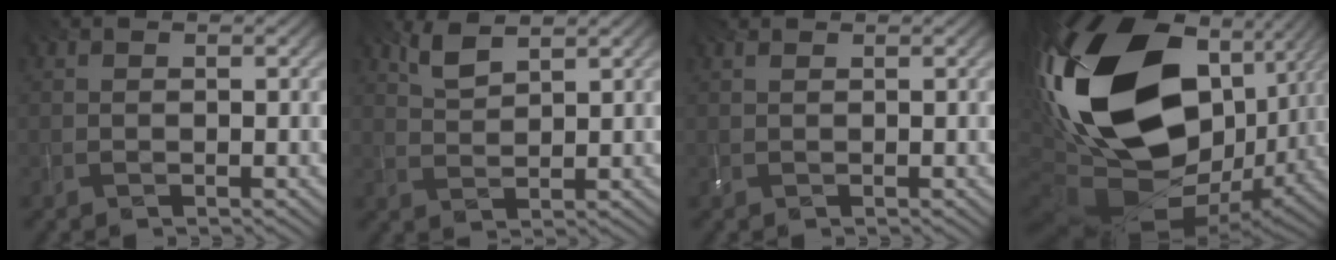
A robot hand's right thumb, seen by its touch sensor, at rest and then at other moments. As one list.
[{"total": 3.2, "force": [2.4, 0.9, 1.9], "torque": [-0.052, 0.000, 0.055]}, {"total": 0.8, "force": [0.6, 0.3, 0.5], "torque": [-0.019, 0.007, 0.011]}, {"total": 23.4, "force": [4.0, 14.7, 17.8], "torque": [-0.409, -0.020, 0.080]}]